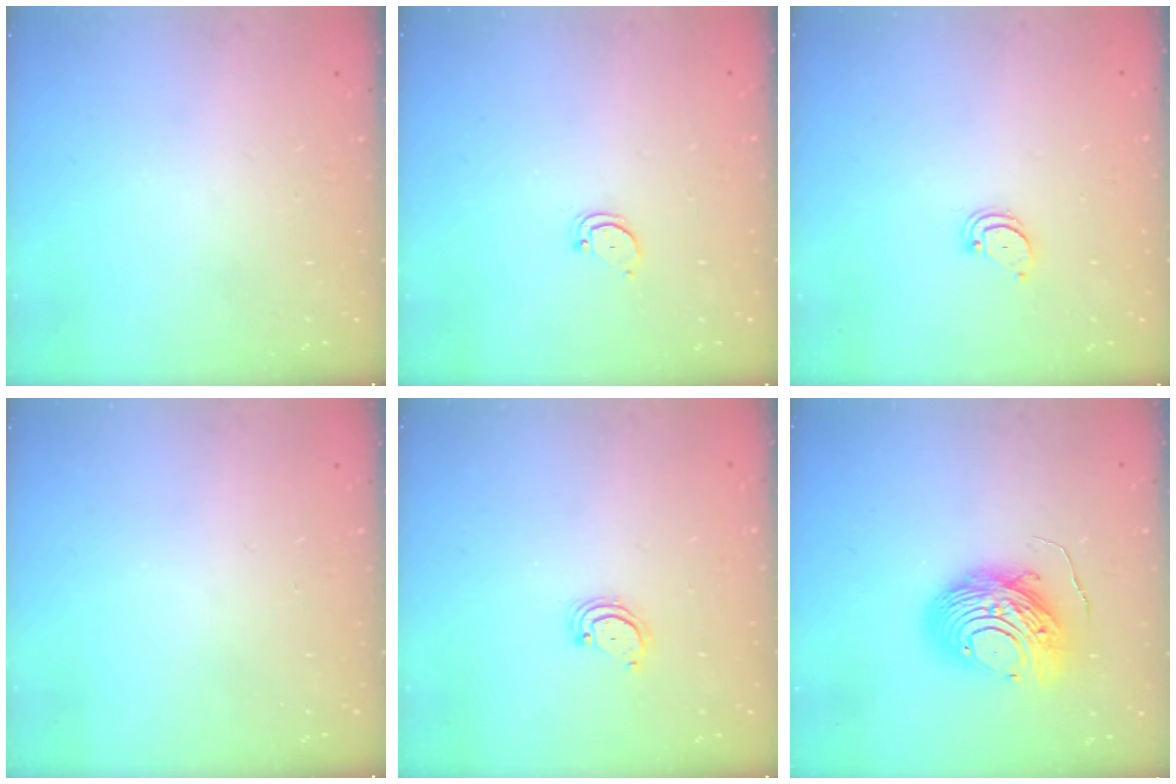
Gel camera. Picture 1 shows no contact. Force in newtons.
{"total": 2.7, "press": 2.7, "slide": 0.2}
{"total": 1.8, "press": 1.8, "slide": 0.2}
{"total": 0.0}
{"total": 2.5, "press": 2.5, "slide": 0.3}
{"total": 12.2, "press": 12.1, "slide": 1.2}